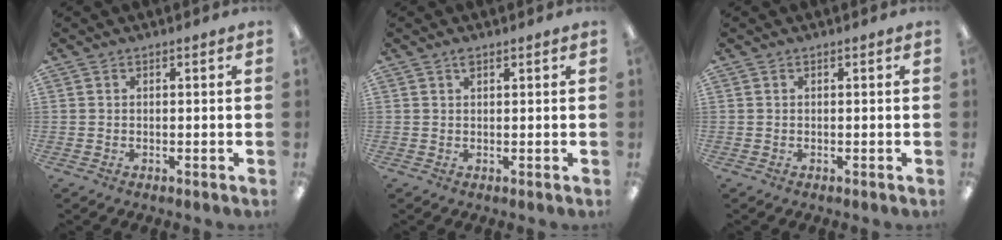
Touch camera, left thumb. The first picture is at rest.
{"total": 1.4, "force": [0.9, 0.5, 0.8], "torque": [-0.012, -0.002, 0.015]}
{"total": 0.0}